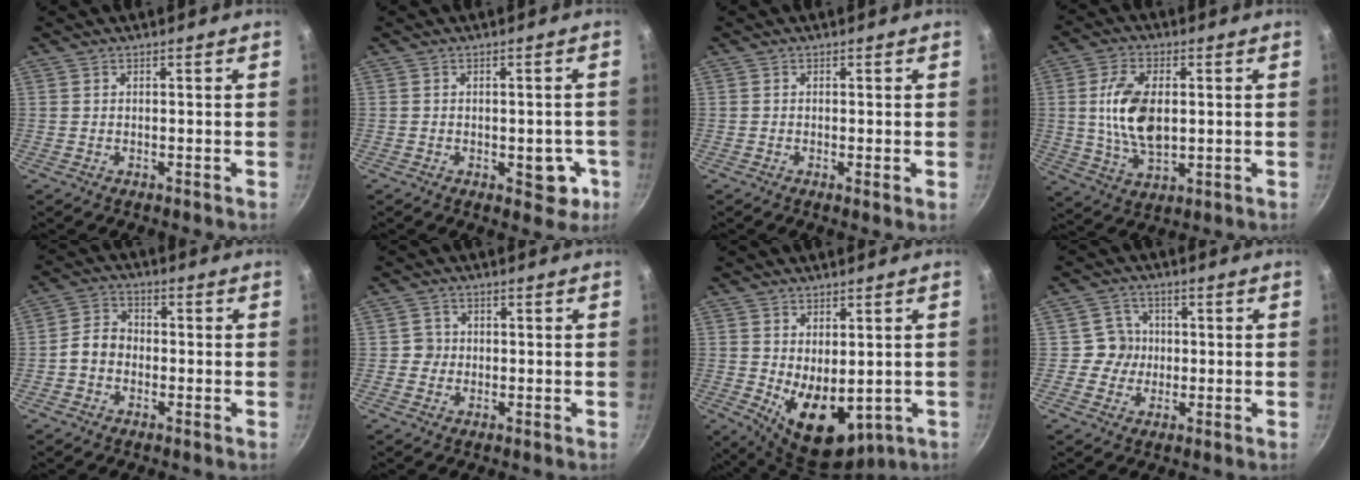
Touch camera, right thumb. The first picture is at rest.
{"total": 5.6, "force": [-1.9, 3.1, 4.2], "torque": [-0.024, 0.011, -0.018]}
{"total": 1.7, "force": [-0.3, 0.2, 1.6], "torque": [-0.036, -0.007, -0.007]}
{"total": 12.3, "force": [1.1, 6.7, 10.3], "torque": [-0.195, -0.007, 0.026]}
{"total": 5.6, "force": [-1.4, 4.5, 3.1], "torque": [-0.044, 0.022, -0.036]}
{"total": 2.3, "force": [-0.2, 2.3, 0.3], "torque": [0.012, 0.009, -0.009]}
{"total": 13.3, "force": [-2.5, 7.5, 10.7], "torque": [-0.153, -0.014, -0.007]}
{"total": 4.9, "force": [-0.3, 4.9, 0.7], "torque": [0.024, 0.013, -0.012]}